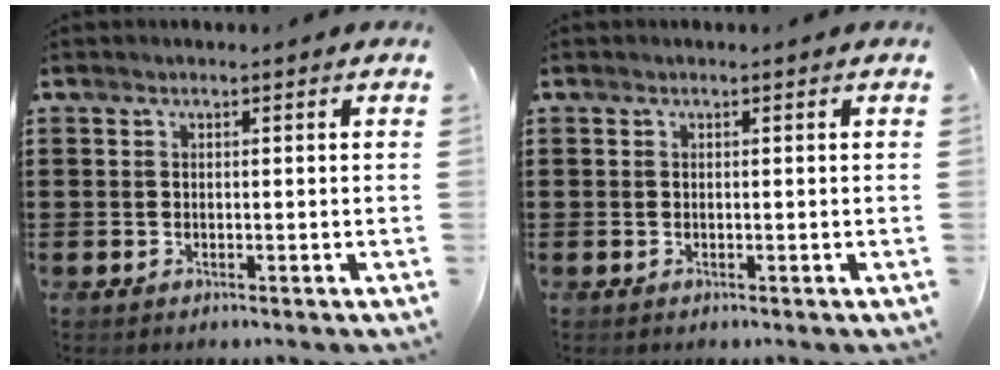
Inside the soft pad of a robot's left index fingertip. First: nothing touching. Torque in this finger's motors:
{"motor_torque": [0.00, 0.00, 0.00, 0.01]}